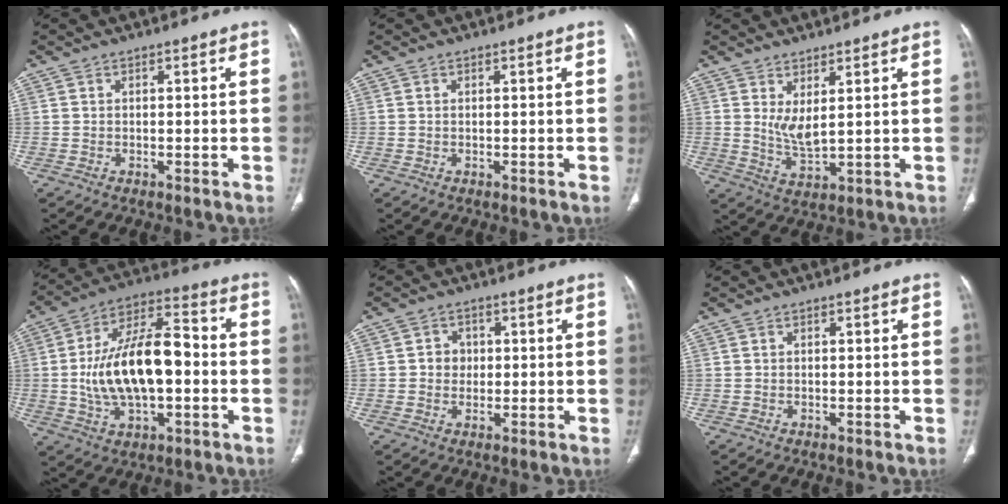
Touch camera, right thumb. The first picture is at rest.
{"total": 0.0}
{"total": 5.0, "force": [1.9, 1.5, 4.3], "torque": [-0.085, -0.029, 0.047]}
{"total": 19.1, "force": [-1.3, 9.5, 16.5], "torque": [-0.291, 0.031, -0.023]}
{"total": 3.2, "force": [0.2, 2.9, 1.2], "torque": [0.003, 0.006, 0.000]}
{"total": 0.0}